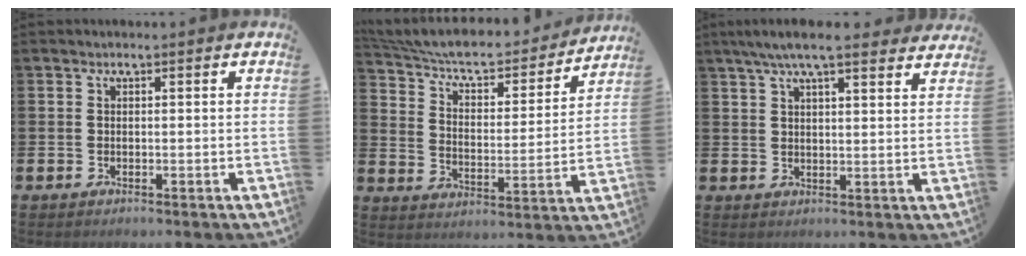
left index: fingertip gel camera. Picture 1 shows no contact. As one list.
[{"total": 7.1, "force": [6.5, 1.8, 2.3], "torque": [-0.077, -0.049, 0.107]}, {"total": 6.9, "force": [6.1, 1.0, 3.1], "torque": [-0.067, -0.016, 0.109]}]